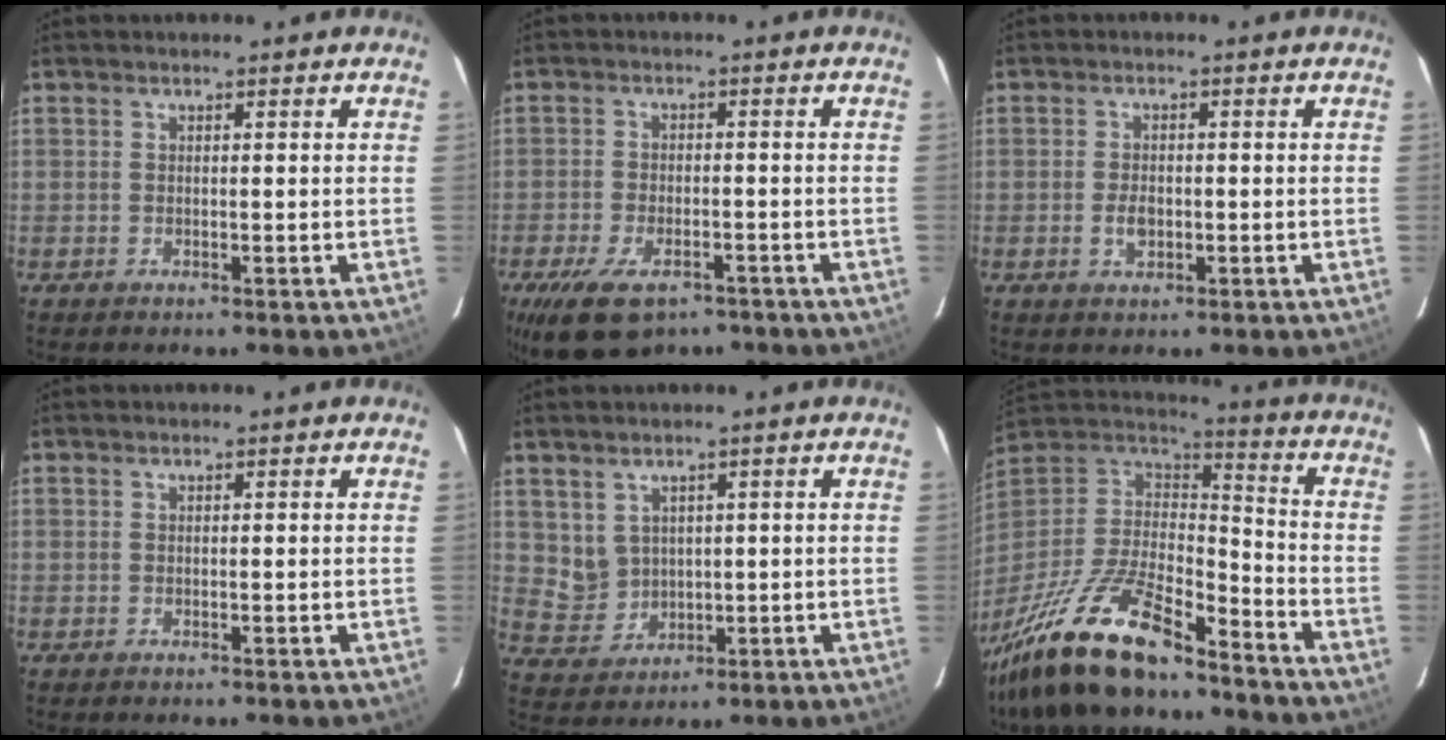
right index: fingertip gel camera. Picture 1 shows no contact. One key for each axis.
{"total": 12.5, "fx": -8.1, "fy": 6.3, "fz": 7.1, "tx": -0.157, "ty": -0.024, "tz": -0.131}
{"total": 3.2, "fx": -0.8, "fy": 2.1, "fz": 2.4, "tx": -0.046, "ty": 0.000, "tz": -0.012}
{"total": 0.0}
{"total": 5.4, "fx": 2.1, "fy": 4.6, "fz": 1.7, "tx": -0.034, "ty": 0.004, "tz": 0.061}
{"total": 24.2, "fx": -17.7, "fy": 7.4, "fz": 14.6, "tx": -0.302, "ty": -0.032, "tz": -0.312}